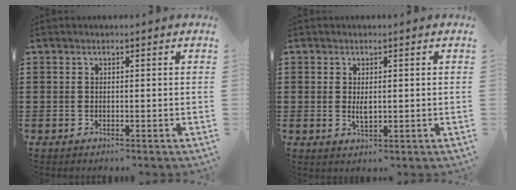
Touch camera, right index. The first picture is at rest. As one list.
[{"total": 2.1, "force": [0.3, 1.0, 1.8], "torque": [-0.037, 0.003, 0.005]}]